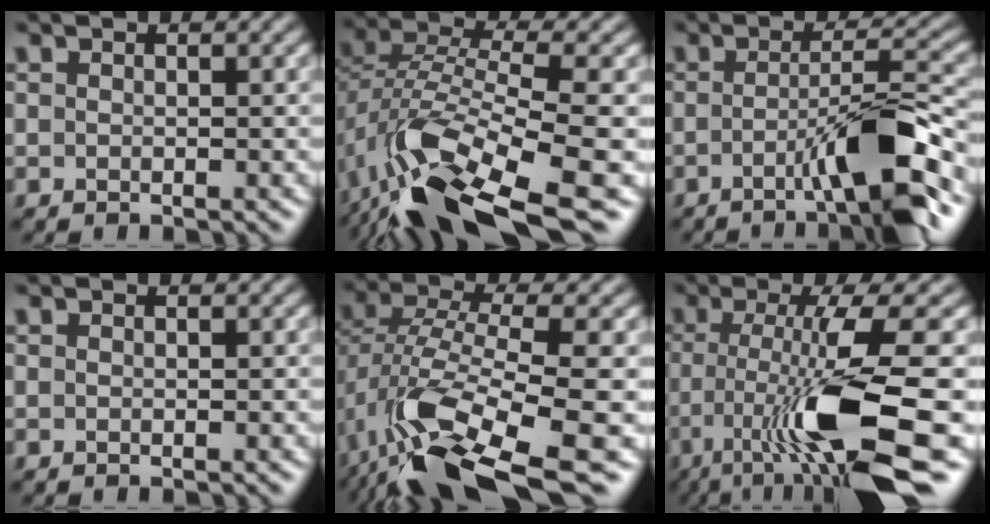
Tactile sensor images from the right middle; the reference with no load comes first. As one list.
[{"total": 12.4, "force": [-7.1, 4.3, 9.2], "torque": [-0.180, -0.002, -0.124]}, {"total": 7.2, "force": [-2.7, 0.9, 6.6], "torque": [-0.096, 0.012, -0.054]}, {"total": 0.0}, {"total": 11.9, "force": [-5.7, 4.2, 9.5], "torque": [-0.190, -0.009, -0.099]}, {"total": 11.4, "force": [-4.5, 2.3, 10.2], "torque": [-0.167, -0.007, -0.078]}]